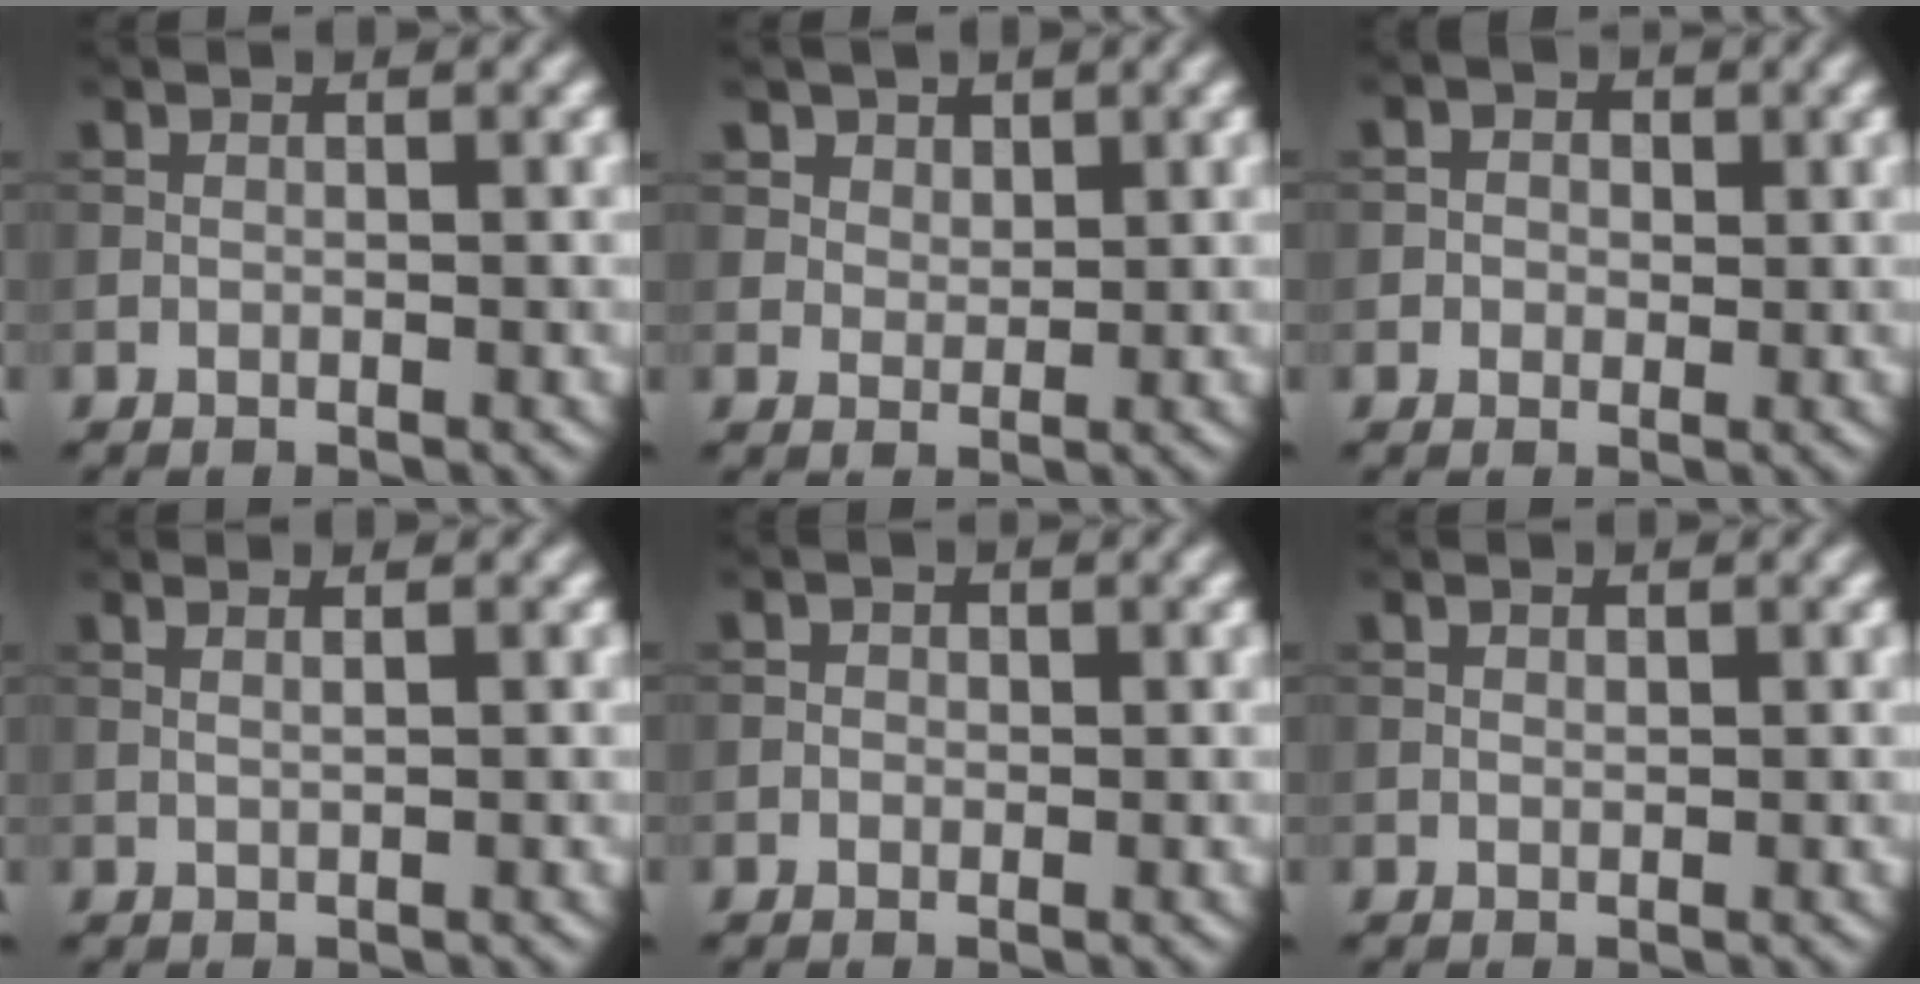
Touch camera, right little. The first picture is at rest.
{"total": 3.7, "force": [2.3, 2.5, 1.3], "torque": [-0.042, -0.008, 0.049]}
{"total": 2.8, "force": [0.7, 2.5, 1.1], "torque": [-0.008, 0.000, -0.003]}
{"total": 1.4, "force": [0.8, 0.5, 1.1], "torque": [-0.010, -0.003, 0.002]}
{"total": 0.9, "force": [0.1, 0.8, 0.4], "torque": [-0.006, -0.003, -0.003]}
{"total": 0.7, "force": [0.3, 0.5, 0.5], "torque": [-0.009, 0.001, 0.007]}